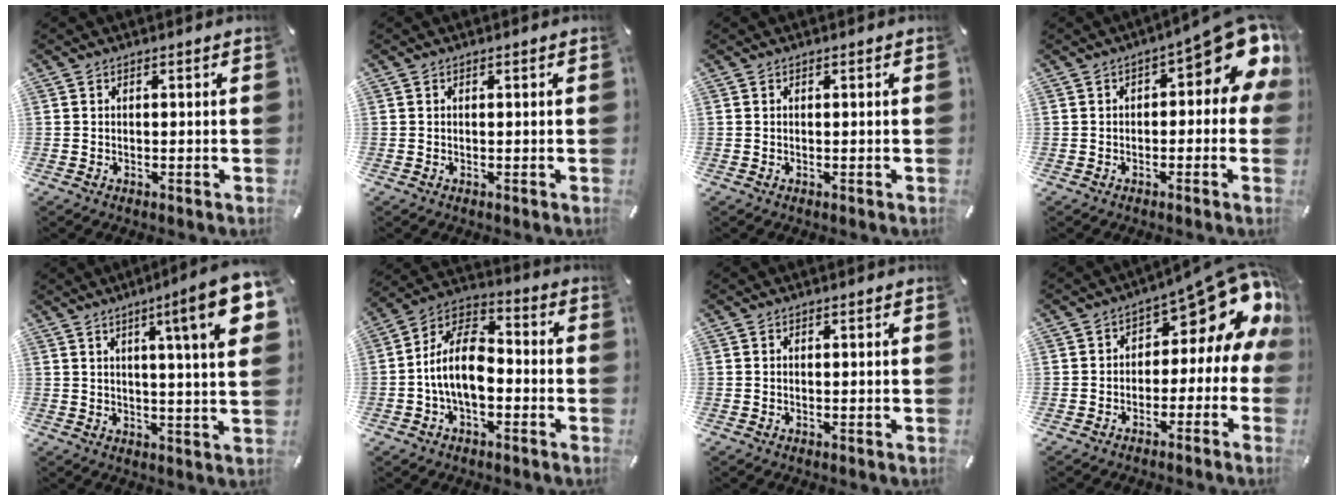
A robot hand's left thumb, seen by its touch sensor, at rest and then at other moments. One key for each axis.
{"total": 0.0}
{"total": 0.0}
{"total": 13.6, "fx": 5.6, "fy": 5.2, "fz": 11.2, "tx": -0.140, "ty": -0.046, "tz": 0.092}
{"total": 15.3, "fx": 6.2, "fy": 1.4, "fz": 13.9, "tx": -0.210, "ty": -0.027, "tz": 0.086}
{"total": 13.0, "fx": -3.2, "fy": 7.6, "fz": 10.0, "tx": -0.209, "ty": 0.016, "tz": -0.059}
{"total": 0.0}
{"total": 13.0, "fx": 6.9, "fy": 6.1, "fz": 9.1, "tx": -0.108, "ty": -0.063, "tz": 0.107}